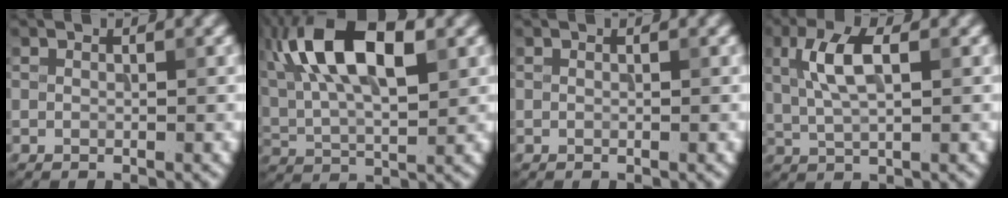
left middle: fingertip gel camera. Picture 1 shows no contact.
{"total": 11.9, "force": [4.5, 5.1, 9.8], "torque": [-0.182, 0.019, 0.075]}
{"total": 0.0}
{"total": 4.4, "force": [1.1, 1.6, 3.9], "torque": [-0.082, 0.008, 0.019]}